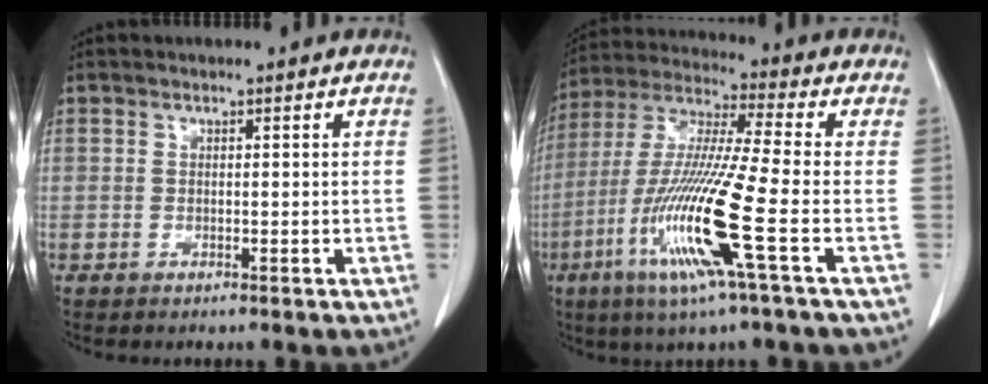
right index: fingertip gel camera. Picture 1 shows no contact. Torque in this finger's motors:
{"motor_torque": [2.14, 0.00, 1.05, 0.21]}